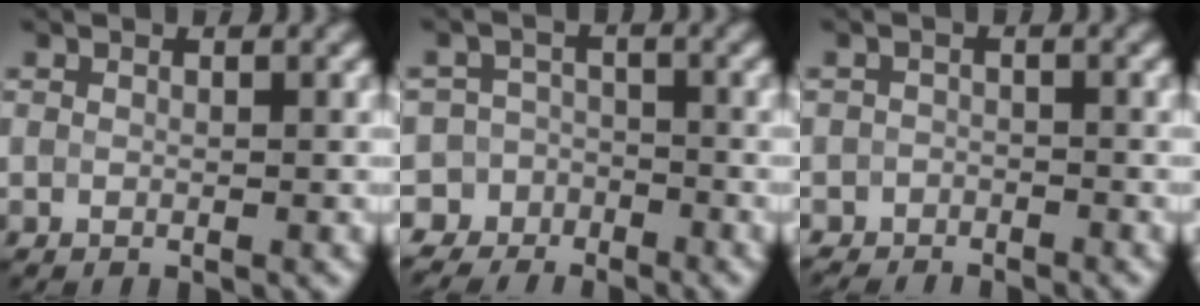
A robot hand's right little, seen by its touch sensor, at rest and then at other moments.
{"total": 7.3, "force": [-6.0, 4.2, -0.9], "torque": [0.023, -0.010, -0.107]}
{"total": 2.9, "force": [-2.6, 0.4, -1.3], "torque": [0.026, -0.005, -0.044]}